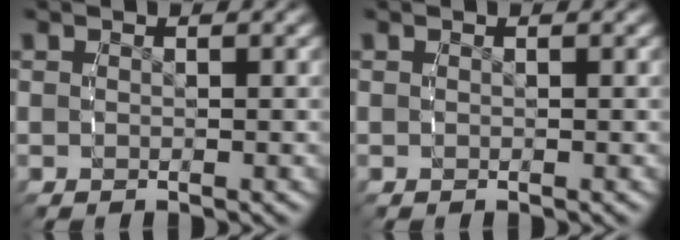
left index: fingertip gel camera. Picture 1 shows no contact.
{"total": 0.0}